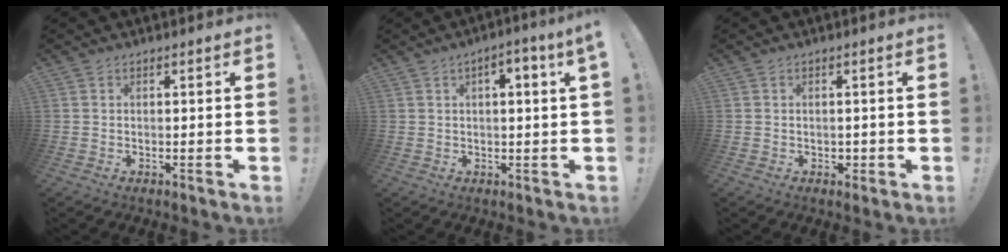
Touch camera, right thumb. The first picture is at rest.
{"total": 4.0, "force": [0.6, 0.2, 3.9], "torque": [-0.054, -0.007, 0.005]}
{"total": 1.5, "force": [-0.1, 1.3, 0.7], "torque": [-0.004, 0.001, -0.002]}